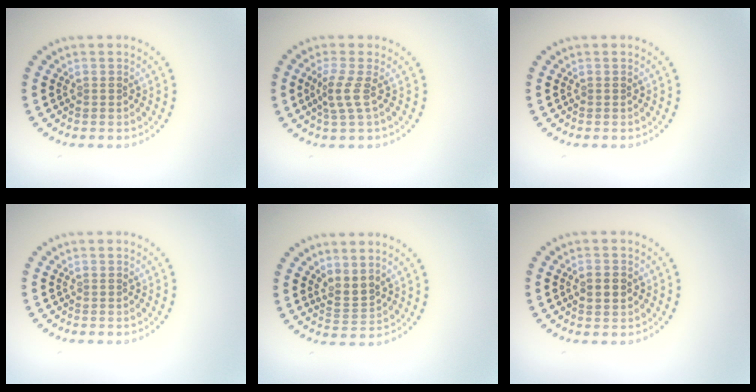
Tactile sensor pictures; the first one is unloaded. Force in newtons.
{"total": 2.1, "press": 1.5, "slide": 1.5}
{"total": 0.0}
{"total": 0.0}
{"total": 2.1, "press": 1.6, "slide": 1.4}
{"total": 2.4, "press": 2.4, "slide": 0.2}